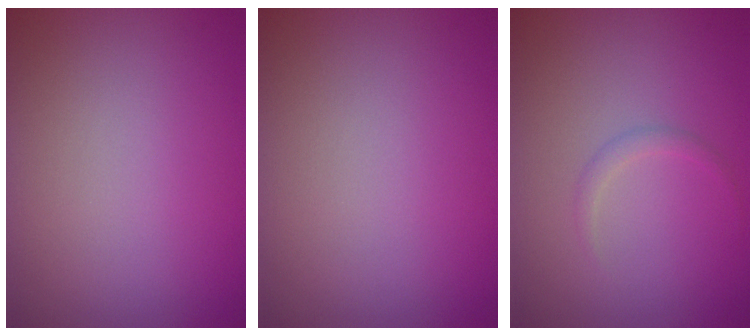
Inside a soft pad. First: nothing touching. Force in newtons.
{"total": 0.0}
{"total": 0.8, "press": 0.8, "slide": 0.0}